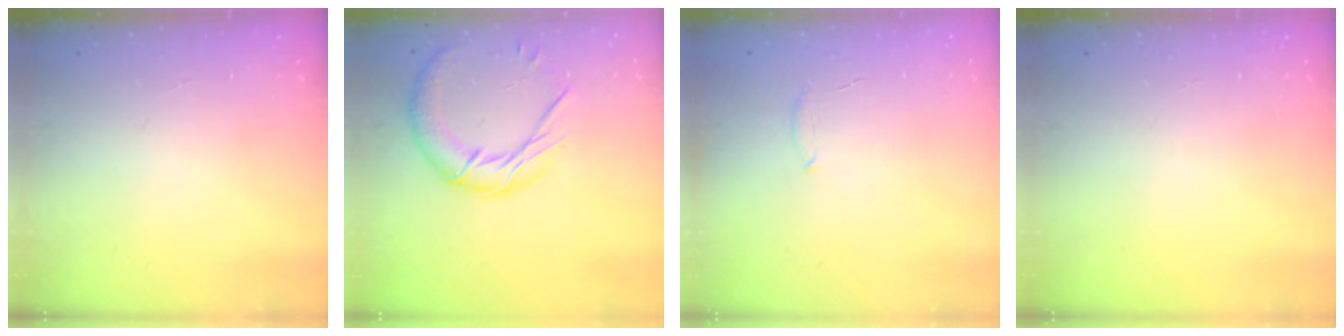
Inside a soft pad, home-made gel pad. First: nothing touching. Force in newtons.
{"total": 14.4, "press": 14.4, "slide": 1.1}
{"total": 5.9, "press": 5.7, "slide": 1.4}
{"total": 0.0}